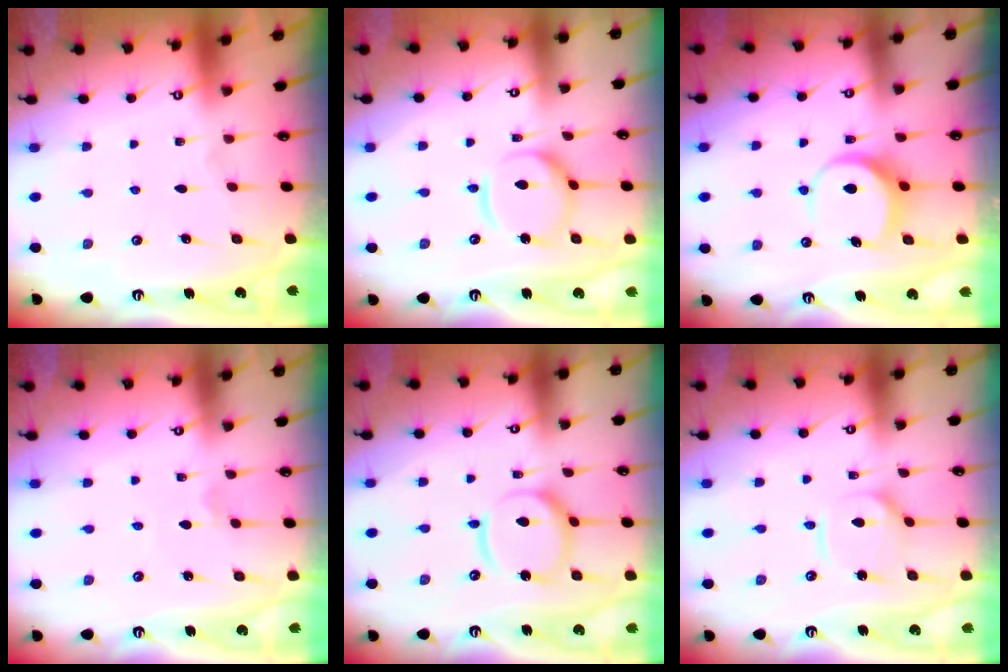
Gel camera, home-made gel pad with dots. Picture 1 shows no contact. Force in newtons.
{"total": 12.2, "press": 12.2, "slide": 1.1}
{"total": 7.4, "press": 7.4, "slide": 1.1}
{"total": 1.2, "press": 1.1, "slide": 0.2}
{"total": 11.1, "press": 11.1, "slide": 1.1}
{"total": 6.5, "press": 6.5, "slide": 0.4}